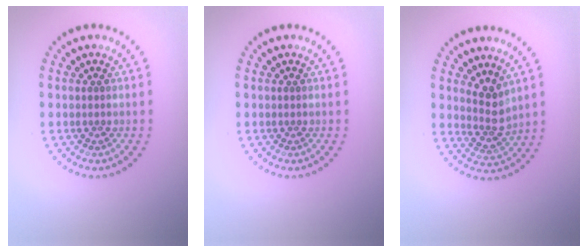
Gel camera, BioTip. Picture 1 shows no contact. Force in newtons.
{"total": 0.0}
{"total": 2.8, "press": 2.1, "slide": 1.8}